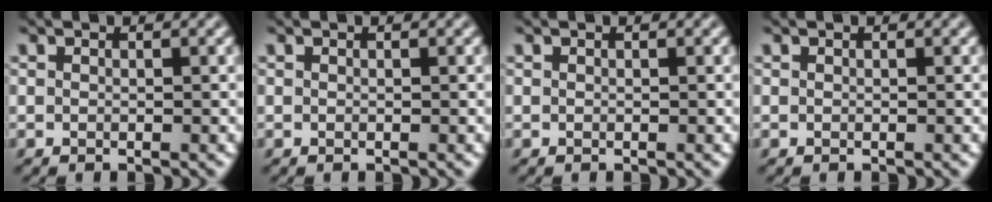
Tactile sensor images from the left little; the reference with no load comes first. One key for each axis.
{"total": 0.0}
{"total": 0.0}
{"total": 0.0}